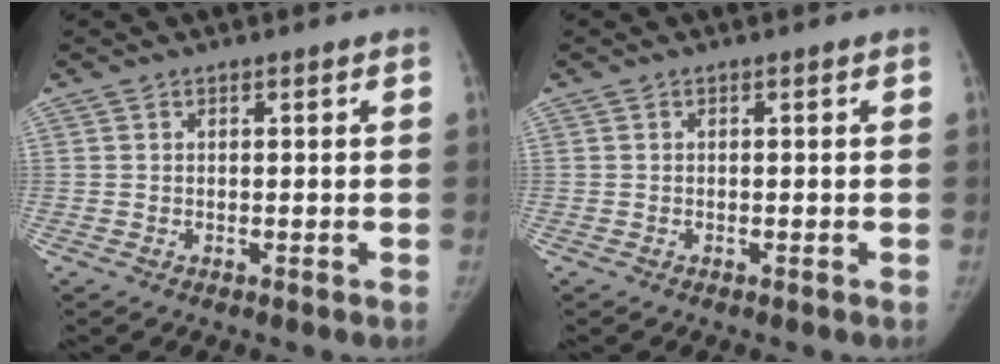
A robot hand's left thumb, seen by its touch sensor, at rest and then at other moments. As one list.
[{"total": 0.0}]